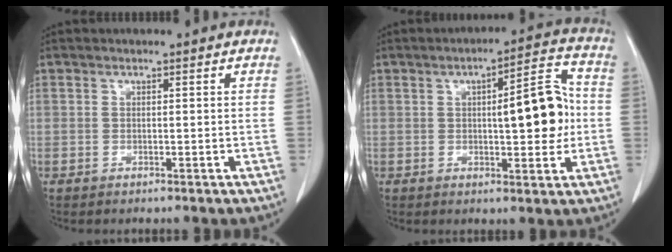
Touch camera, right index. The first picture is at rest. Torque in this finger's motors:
{"motor_torque": [0.93, 0.33, 0.23, 0.06]}